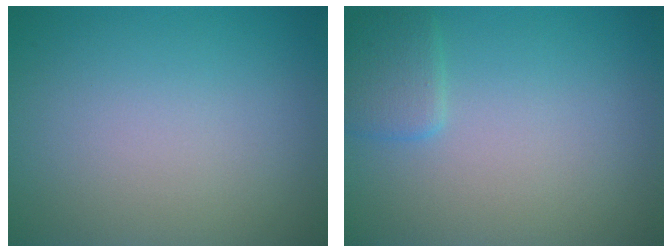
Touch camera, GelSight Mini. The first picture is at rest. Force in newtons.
{"total": 1.8, "press": 1.8, "slide": 0.1}